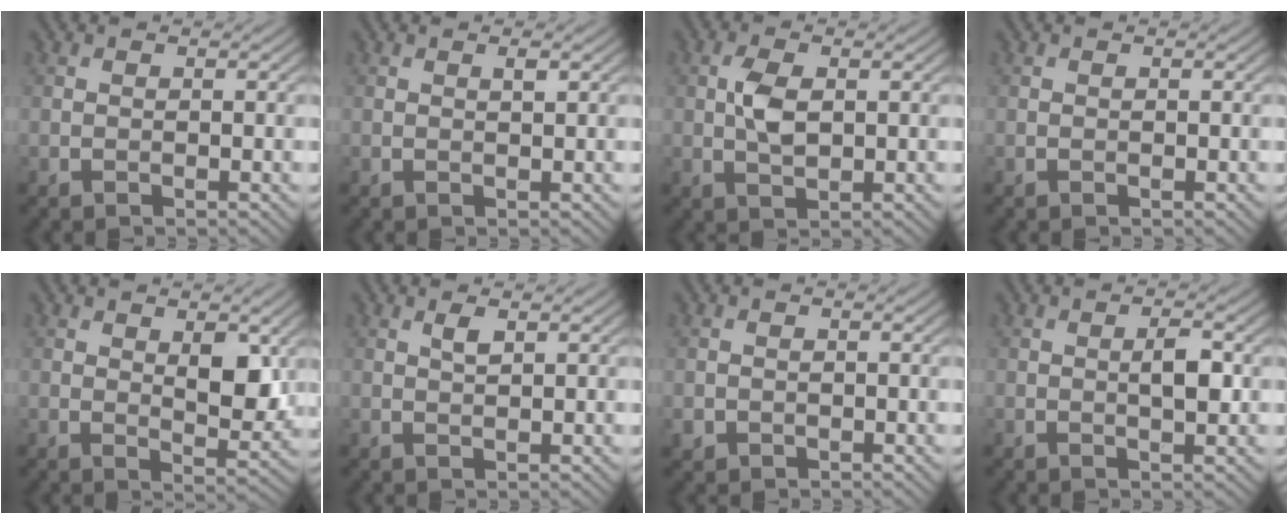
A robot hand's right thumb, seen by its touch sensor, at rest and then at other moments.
{"total": 0.8, "force": [0.4, 0.1, 0.6], "torque": [-0.011, -0.001, 0.007]}
{"total": 3.7, "force": [0.4, 1.9, 3.1], "torque": [-0.071, 0.000, 0.009]}
{"total": 0.0}
{"total": 5.3, "force": [1.7, 2.5, 4.4], "torque": [-0.069, -0.008, 0.034]}
{"total": 1.3, "force": [0.8, 0.3, 1.0], "torque": [-0.025, 0.002, 0.017]}
{"total": 1.0, "force": [-0.3, 1.0, 0.2], "torque": [-0.008, -0.008, -0.005]}
{"total": 2.6, "force": [0.2, 0.8, 2.5], "torque": [-0.045, 0.001, 0.000]}